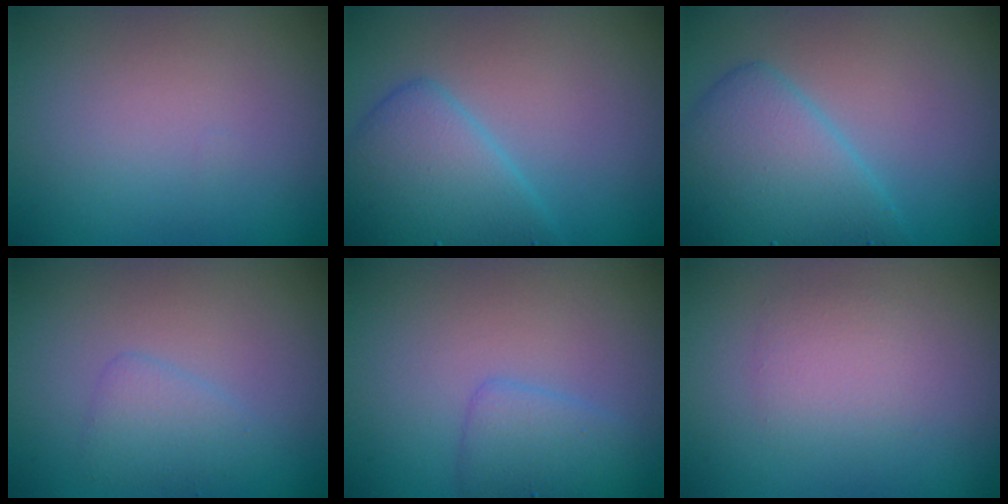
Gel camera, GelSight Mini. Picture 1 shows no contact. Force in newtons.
{"total": 5.1, "press": 5.1, "slide": 0.2}
{"total": 6.0, "press": 6.0, "slide": 0.2}
{"total": 1.8, "press": 1.8, "slide": 0.1}
{"total": 2.4, "press": 2.4, "slide": 0.0}
{"total": 1.9, "press": 1.9, "slide": 0.1}